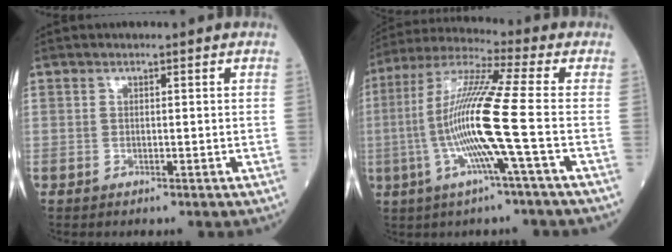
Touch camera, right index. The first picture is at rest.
{"total": 13.9, "force": [-2.7, -1.4, 13.6], "torque": [-0.273, 0.000, -0.061]}